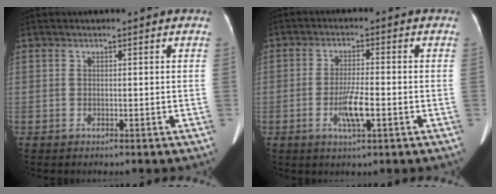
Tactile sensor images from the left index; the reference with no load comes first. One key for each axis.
{"total": 5.2, "fx": -1.7, "fy": 0.7, "fz": 4.9, "tx": -0.096, "ty": -0.006, "tz": -0.031}